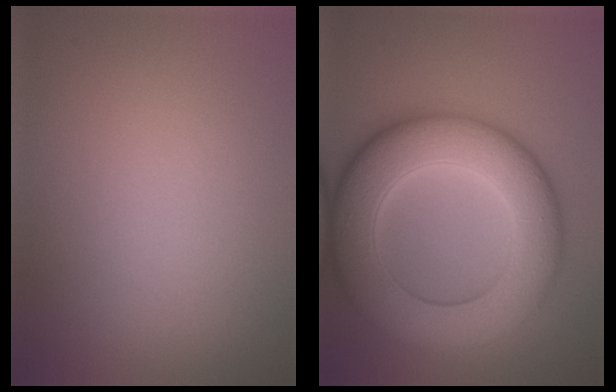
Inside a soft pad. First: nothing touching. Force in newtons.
{"total": 11.7, "press": 11.7, "slide": 0.3}